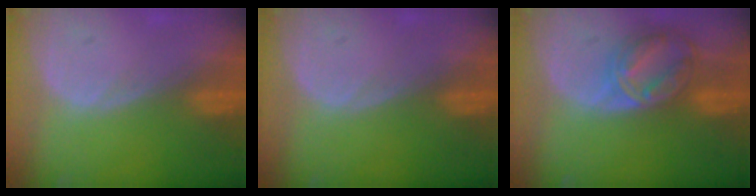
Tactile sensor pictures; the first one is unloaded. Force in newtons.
{"total": 0.0}
{"total": 8.3, "press": 7.1, "slide": 4.4}